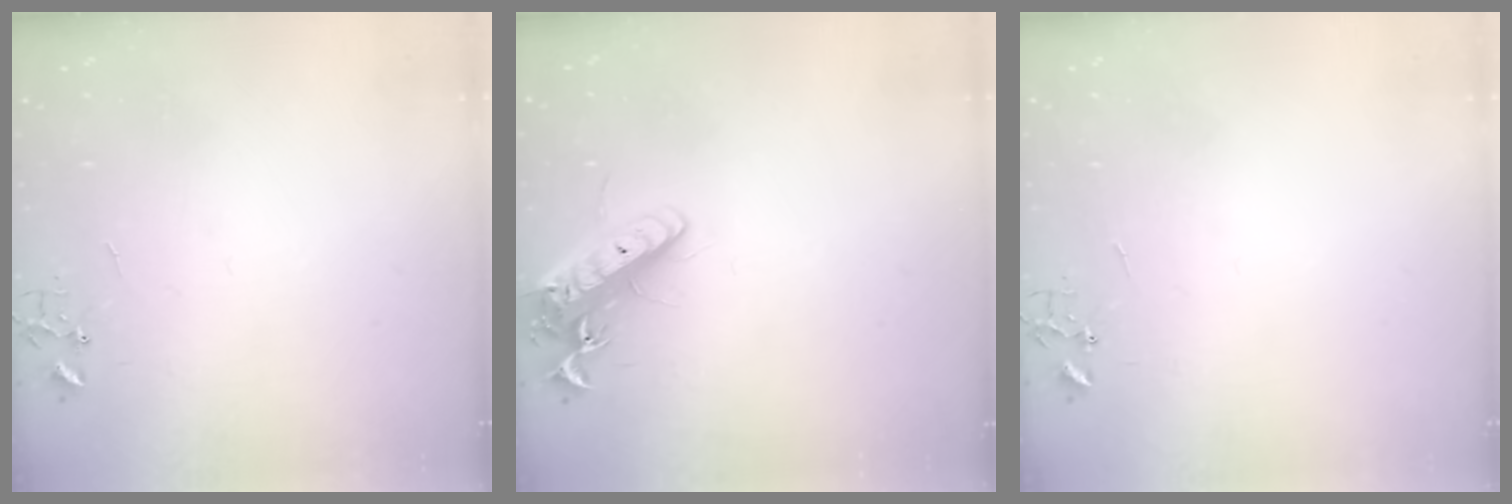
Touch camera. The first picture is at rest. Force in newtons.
{"total": 15.0, "press": 14.7, "slide": 2.8}
{"total": 0.0}